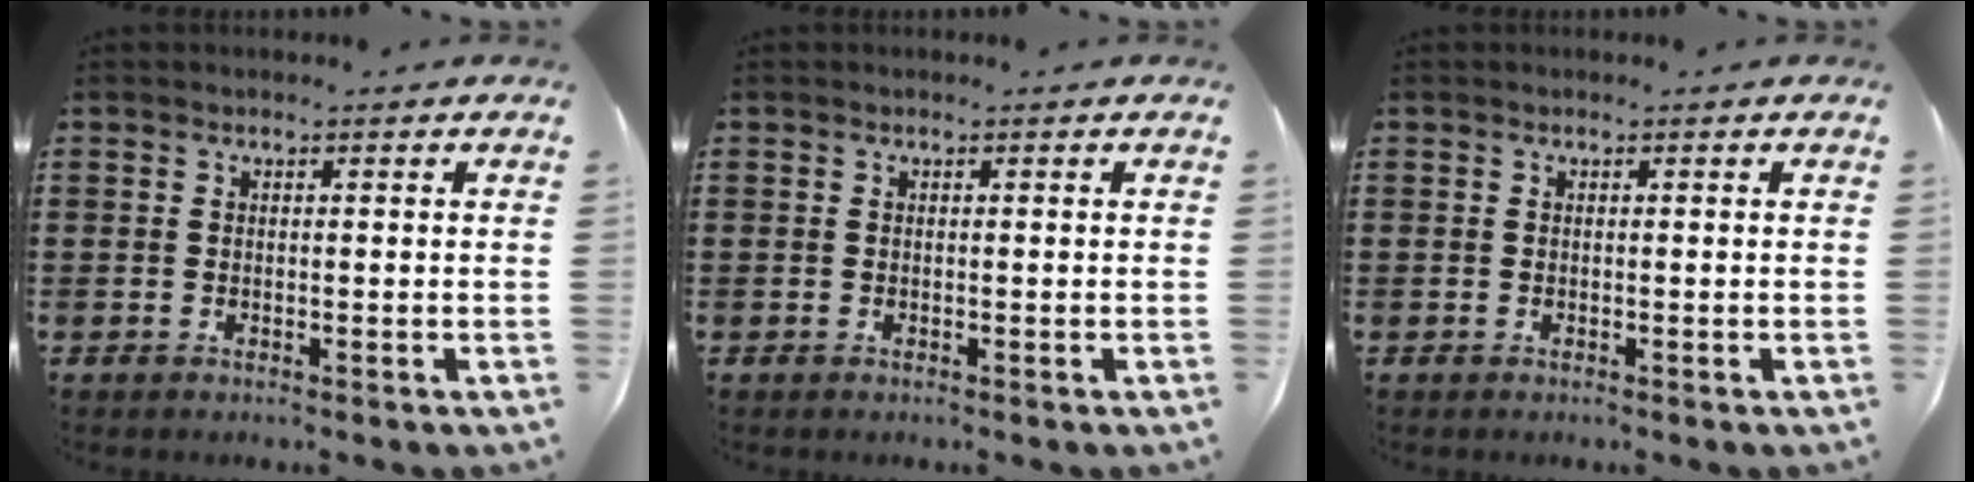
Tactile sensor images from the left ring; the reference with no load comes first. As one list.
[{"total": 0.0}, {"total": 0.0}]